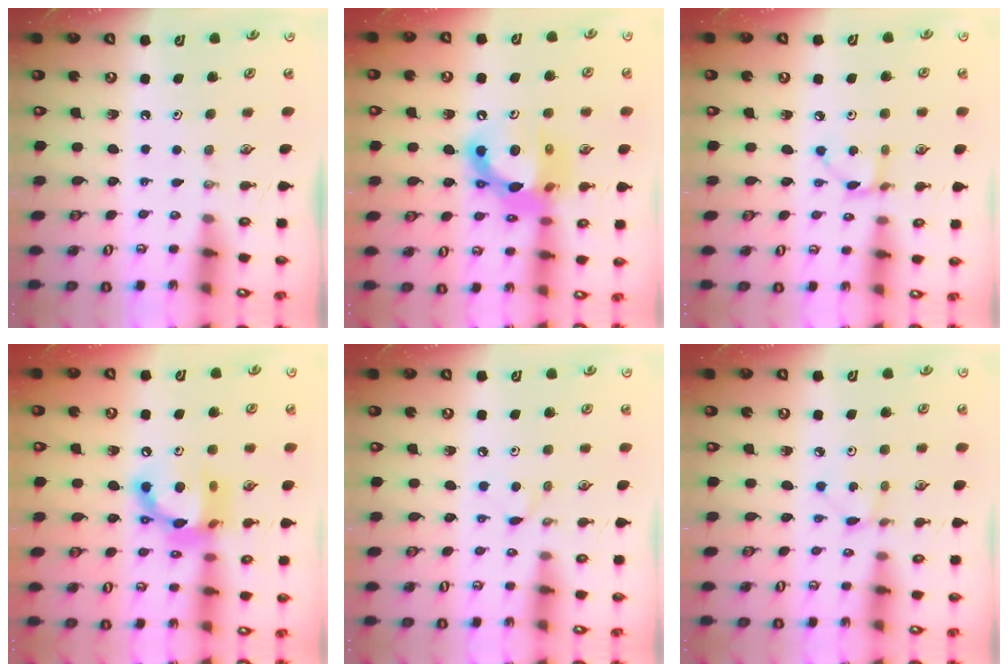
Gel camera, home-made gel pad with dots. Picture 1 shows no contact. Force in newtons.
{"total": 15.4, "press": 15.4, "slide": 1.2}
{"total": 3.4, "press": 3.4, "slide": 0.2}
{"total": 15.5, "press": 15.5, "slide": 1.5}
{"total": 4.5, "press": 4.5, "slide": 0.5}
{"total": 1.3, "press": 1.3, "slide": 0.1}